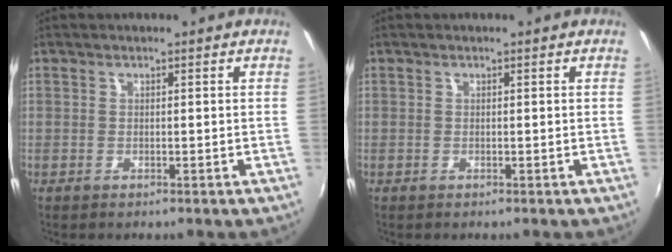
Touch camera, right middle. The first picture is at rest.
{"total": 0.0}